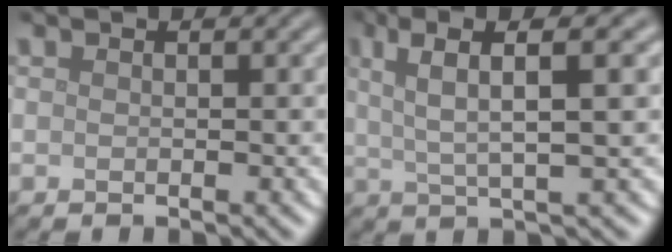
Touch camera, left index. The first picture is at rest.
{"total": 6.8, "force": [3.0, 1.5, 5.9], "torque": [-0.098, 0.016, 0.051]}